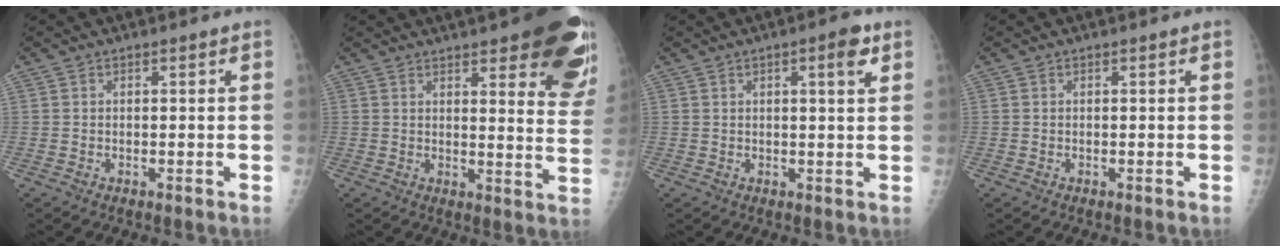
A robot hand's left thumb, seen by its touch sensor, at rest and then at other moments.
{"total": 20.2, "force": [12.4, 5.6, 14.9], "torque": [-0.156, -0.054, 0.138]}
{"total": 4.3, "force": [2.0, 1.1, 3.7], "torque": [-0.047, -0.006, 0.026]}
{"total": 0.0}